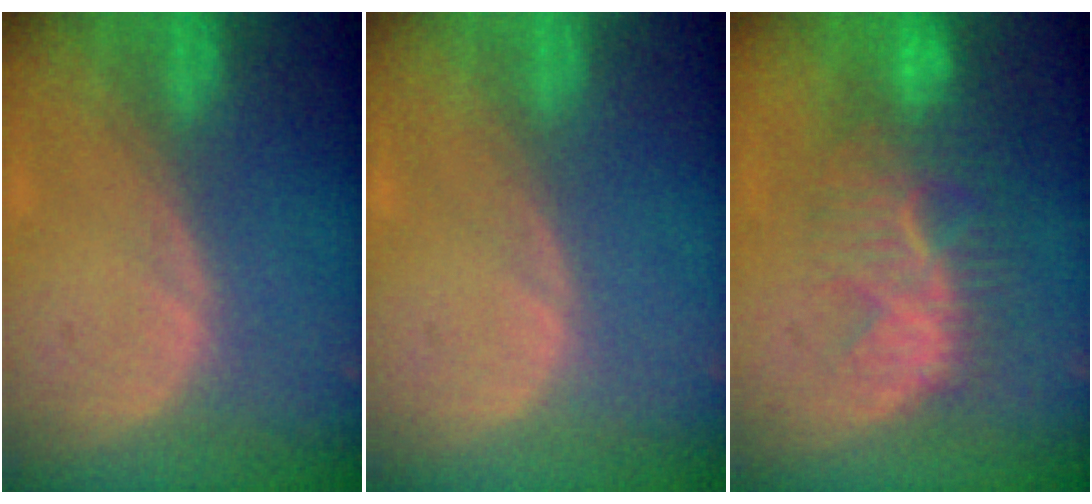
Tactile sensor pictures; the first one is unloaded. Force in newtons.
{"total": 0.0}
{"total": 9.3, "press": 8.4, "slide": 3.9}